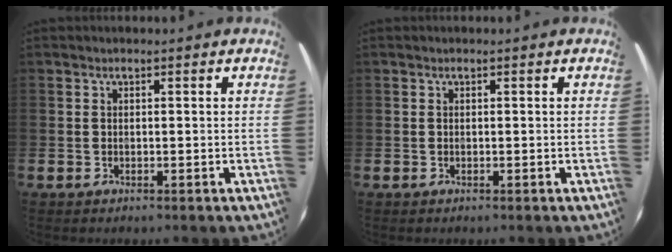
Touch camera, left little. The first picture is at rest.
{"total": 0.0}